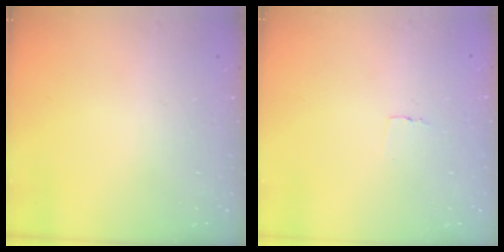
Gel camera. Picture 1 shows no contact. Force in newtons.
{"total": 2.3, "press": 2.3, "slide": 0.1}